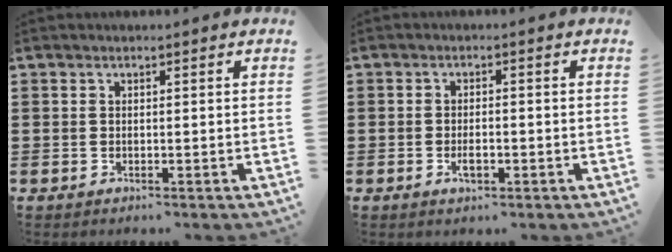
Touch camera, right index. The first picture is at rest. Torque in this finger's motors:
{"motor_torque": [1.25, 0.89, 0.04, 0.02]}